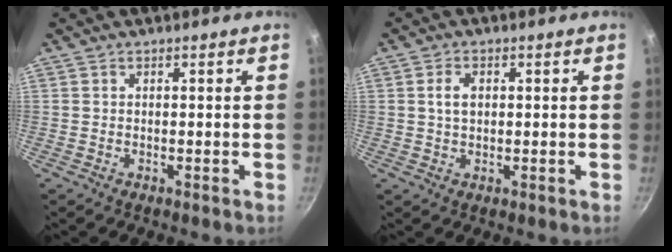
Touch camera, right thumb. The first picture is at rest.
{"total": 3.4, "force": [0.6, 2.2, 2.5], "torque": [-0.037, 0.001, 0.011]}